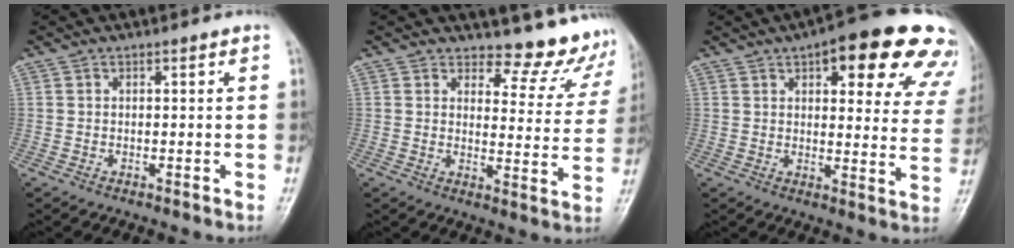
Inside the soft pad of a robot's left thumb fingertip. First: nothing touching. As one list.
[{"total": 10.1, "force": [9.6, 3.0, 0.8], "torque": [0.027, -0.103, 0.102]}, {"total": 22.5, "force": [12.9, 8.0, 16.6], "torque": [-0.168, -0.025, 0.145]}]